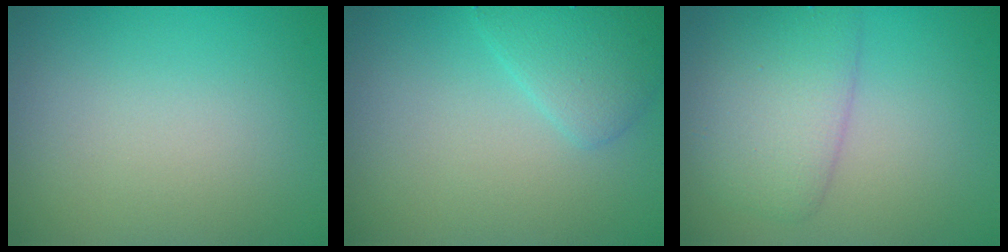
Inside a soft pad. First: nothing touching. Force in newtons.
{"total": 2.8, "press": 2.8, "slide": 0.1}
{"total": 4.3, "press": 4.3, "slide": 0.0}